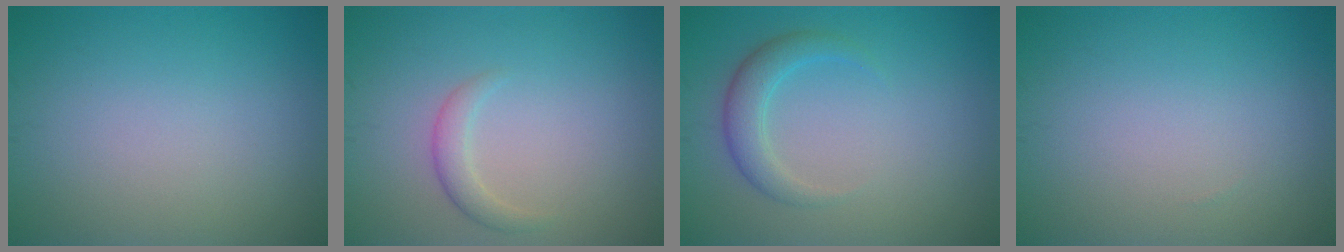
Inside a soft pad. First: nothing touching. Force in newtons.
{"total": 1.6, "press": 1.6, "slide": 0.1}
{"total": 2.5, "press": 2.5, "slide": 0.0}
{"total": 0.0}